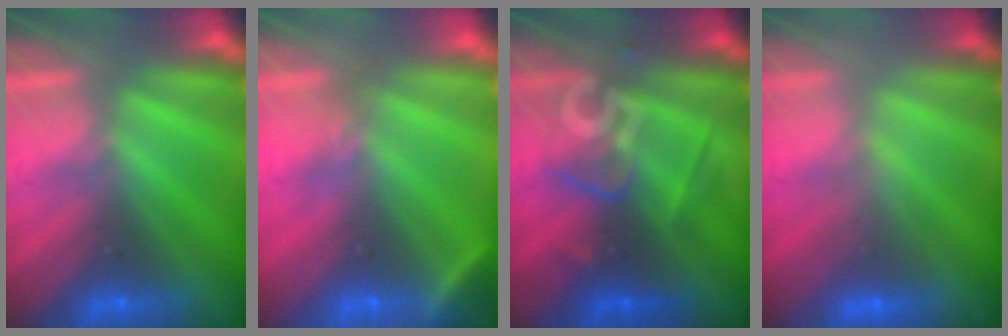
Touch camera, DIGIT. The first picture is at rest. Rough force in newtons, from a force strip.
{"total": 2.9}
{"total": 2.6}
{"total": 2.2}